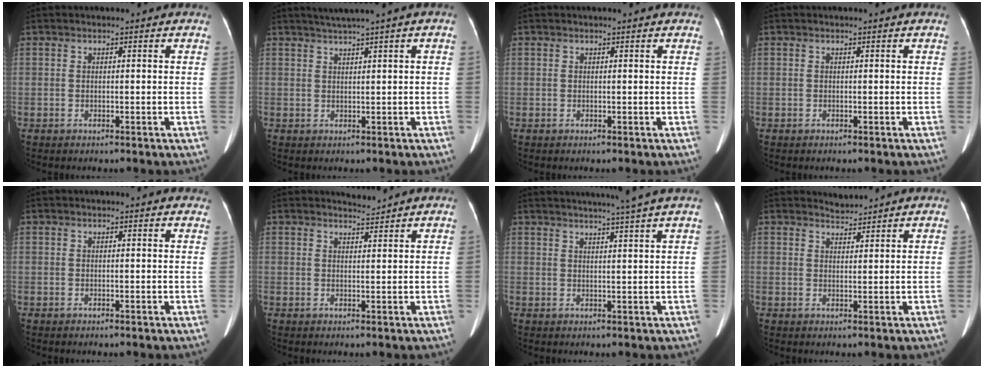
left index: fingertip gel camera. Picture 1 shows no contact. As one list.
[{"total": 2.1, "force": [1.5, -0.3, 1.5], "torque": [-0.029, 0.011, 0.034]}, {"total": 0.7, "force": [0.7, 0.1, 0.2], "torque": [-0.013, 0.004, 0.006]}, {"total": 0.0}, {"total": 2.9, "force": [2.6, 0.9, 0.9], "torque": [-0.011, 0.004, 0.014]}, {"total": 1.7, "force": [1.7, -0.3, -0.3], "torque": [-0.003, -0.005, 0.031]}, {"total": 7.7, "force": [6.5, -1.8, 3.7], "torque": [-0.048, 0.005, 0.077]}, {"total": 1.9, "force": [1.9, -0.2, -0.4], "torque": [-0.001, 0.000, 0.037]}]